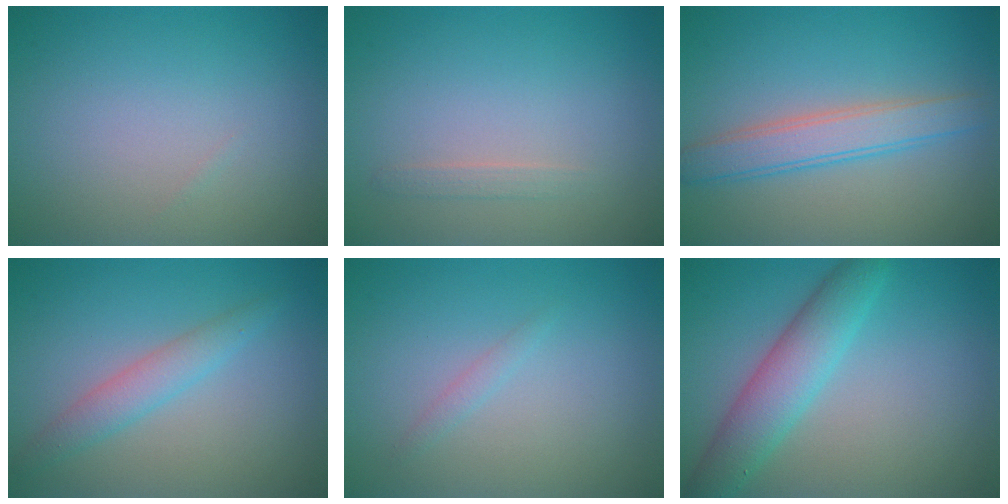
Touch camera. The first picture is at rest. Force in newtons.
{"total": 0.9, "press": 0.8, "slide": 0.1}
{"total": 3.6, "press": 3.6, "slide": 0.1}
{"total": 2.5, "press": 2.5, "slide": 0.2}
{"total": 0.8, "press": 0.8, "slide": 0.1}
{"total": 4.8, "press": 4.8, "slide": 0.2}